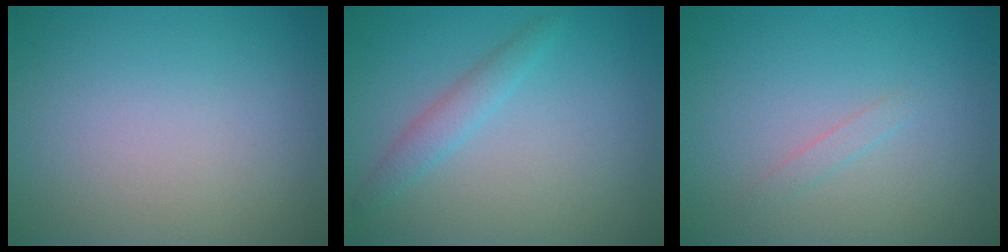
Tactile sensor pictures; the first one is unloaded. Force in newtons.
{"total": 1.9, "press": 1.9, "slide": 0.1}
{"total": 0.8, "press": 0.8, "slide": 0.0}